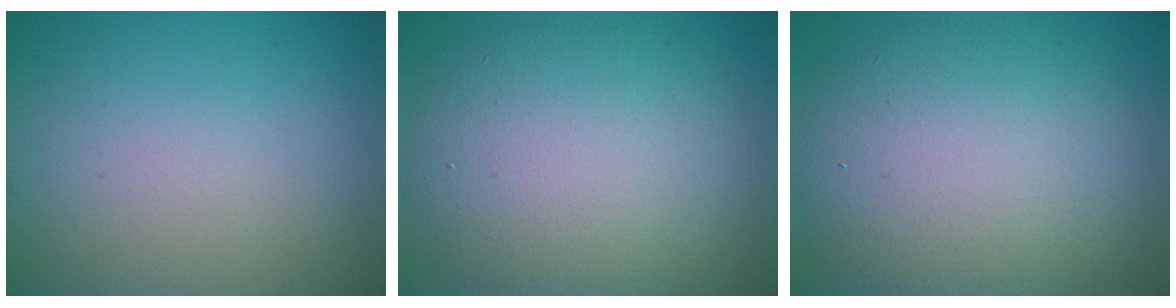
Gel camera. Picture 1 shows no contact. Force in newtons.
{"total": 10.4, "press": 10.4, "slide": 0.5}
{"total": 10.9, "press": 10.9, "slide": 0.6}